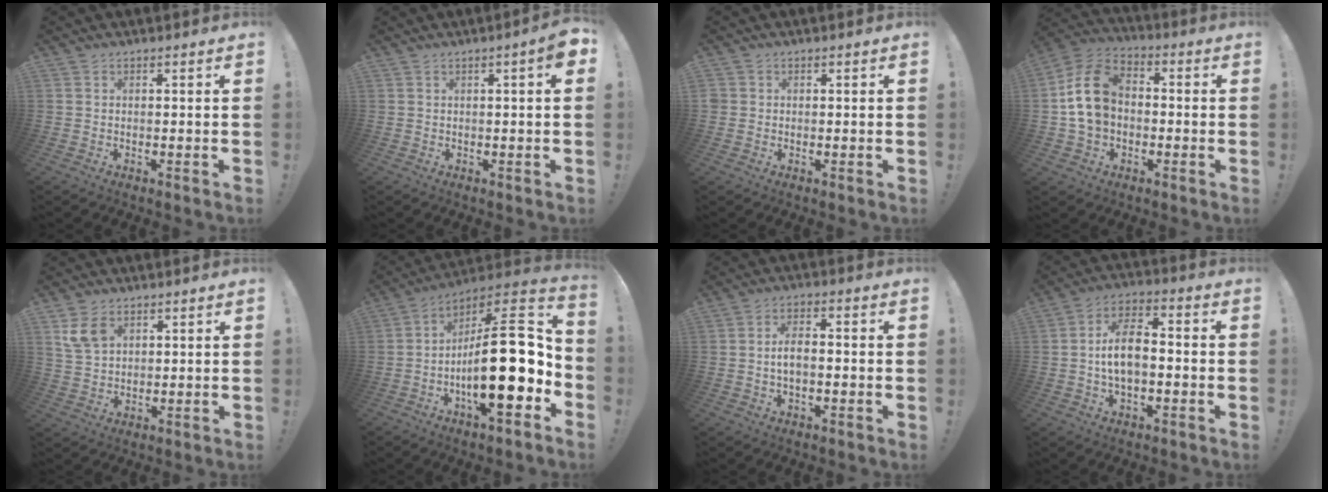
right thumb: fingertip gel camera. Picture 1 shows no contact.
{"total": 3.8, "force": [0.8, 0.1, 3.7], "torque": [-0.057, -0.002, 0.011]}
{"total": 1.5, "force": [0.0, 1.4, 0.4], "torque": [-0.014, 0.005, 0.003]}
{"total": 14.8, "force": [1.2, 11.3, 9.5], "torque": [-0.147, 0.018, 0.028]}
{"total": 7.3, "force": [3.7, 4.9, 4.0], "torque": [-0.064, -0.008, 0.074]}
{"total": 25.8, "force": [-3.5, 9.2, 23.8], "torque": [-0.381, 0.018, -0.052]}
{"total": 5.1, "force": [-0.6, 2.5, 4.4], "torque": [-0.061, 0.004, -0.013]}
{"total": 10.2, "force": [-1.3, 5.7, 8.3], "torque": [-0.144, 0.008, -0.021]}